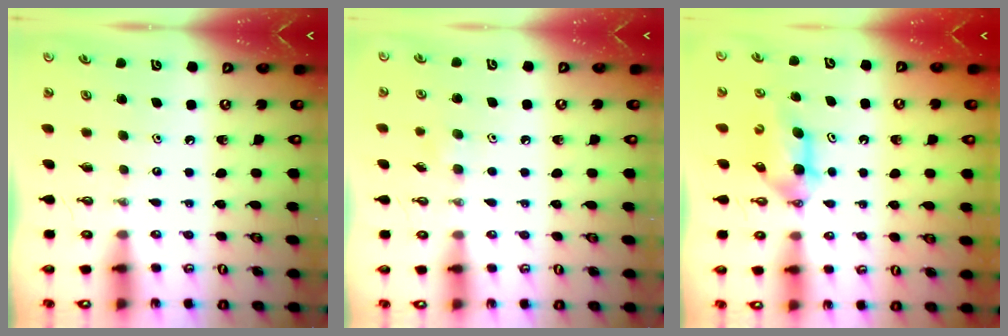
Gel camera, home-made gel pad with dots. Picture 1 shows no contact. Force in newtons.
{"total": 5.1, "press": 4.6, "slide": 2.2}
{"total": 5.4, "press": 5.2, "slide": 1.4}